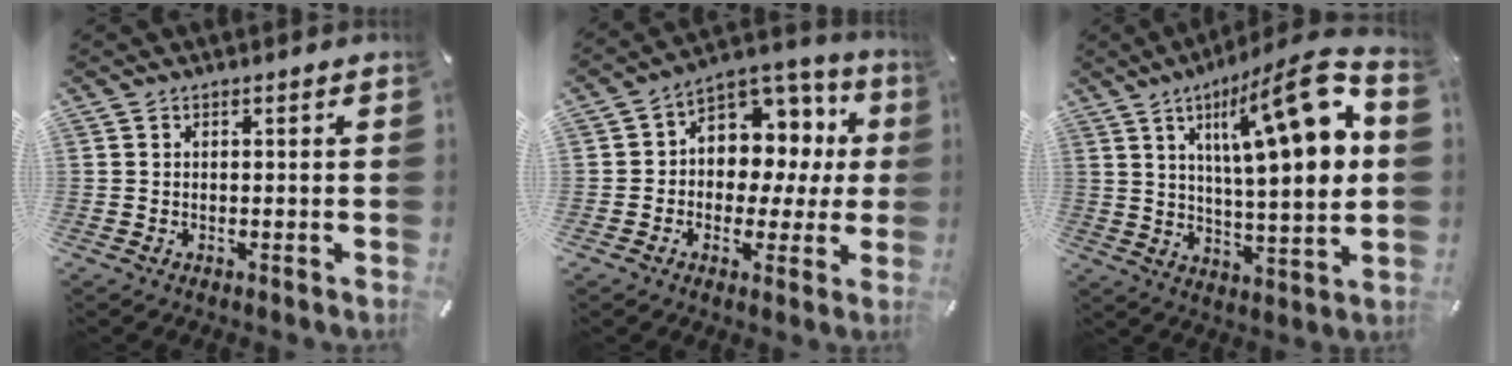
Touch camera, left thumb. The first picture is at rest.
{"total": 9.8, "force": [1.9, 8.5, 4.5], "torque": [-0.065, -0.027, 0.040]}
{"total": 22.3, "force": [7.6, 5.3, 20.3], "torque": [-0.306, -0.046, 0.101]}